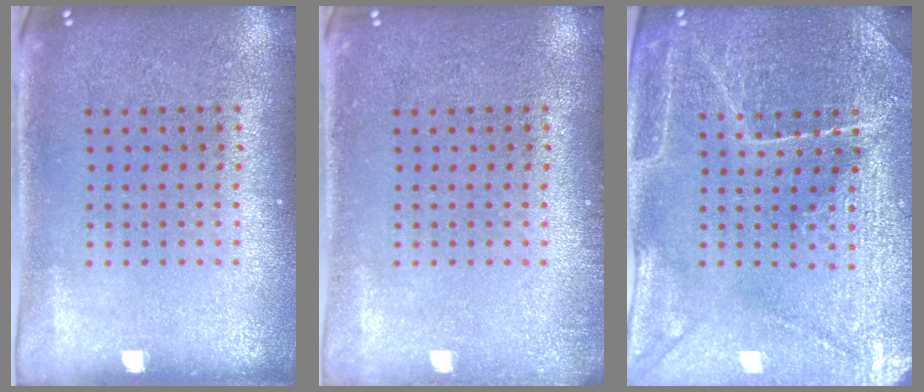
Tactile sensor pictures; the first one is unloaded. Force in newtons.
{"total": 0.8, "press": 0.8, "slide": 0.0}
{"total": 4.0, "press": 3.9, "slide": 1.1}